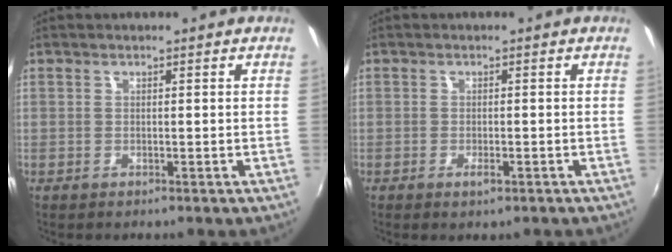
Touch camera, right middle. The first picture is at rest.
{"total": 1.7, "force": [-1.0, 0.7, 1.3], "torque": [-0.024, -0.005, -0.017]}